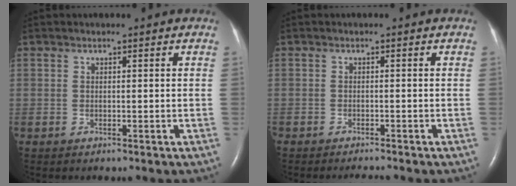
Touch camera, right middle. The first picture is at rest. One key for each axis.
{"total": 1.8, "fx": -1.7, "fy": -0.1, "fz": 0.5, "tx": -0.010, "ty": -0.006, "tz": -0.024}